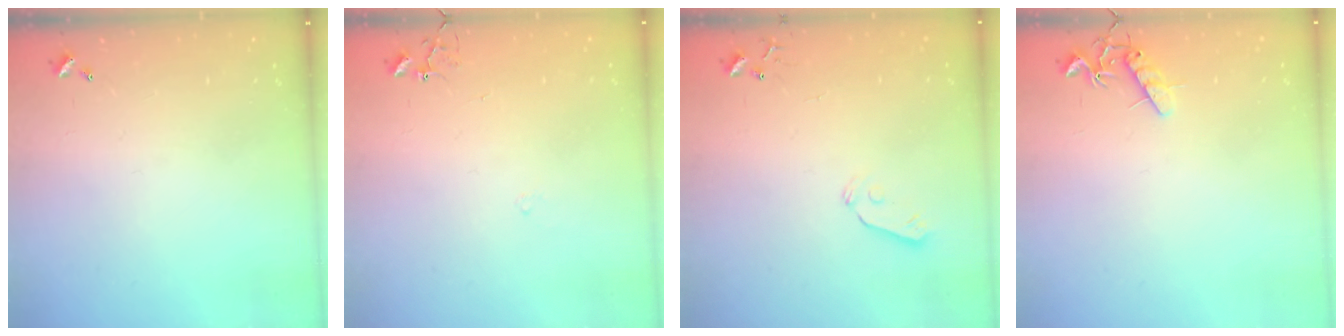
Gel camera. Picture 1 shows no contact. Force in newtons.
{"total": 6.8, "press": 6.8, "slide": 0.5}
{"total": 4.3, "press": 4.3, "slide": 0.7}
{"total": 8.0, "press": 8.0, "slide": 0.4}